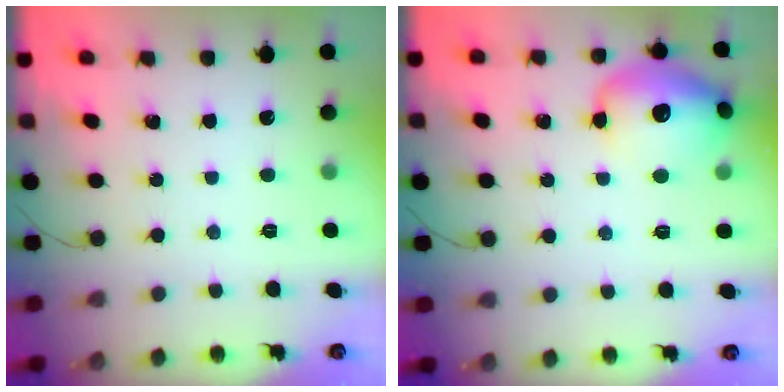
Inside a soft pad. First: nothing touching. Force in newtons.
{"total": 15.4, "press": 15.3, "slide": 2.4}